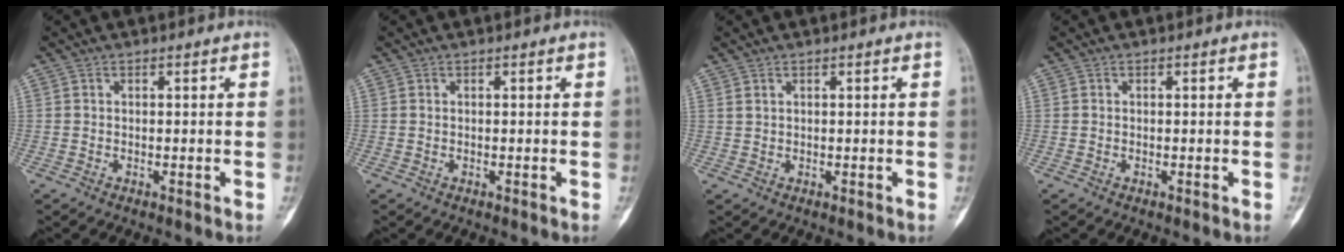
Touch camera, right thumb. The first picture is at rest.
{"total": 0.0}
{"total": 0.6, "force": [0.5, 0.2, 0.2], "torque": [-0.005, 0.000, 0.012]}
{"total": 0.0}